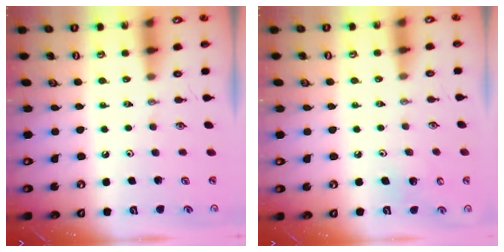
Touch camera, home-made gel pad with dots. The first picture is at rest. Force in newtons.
{"total": 6.0, "press": 6.0, "slide": 0.8}